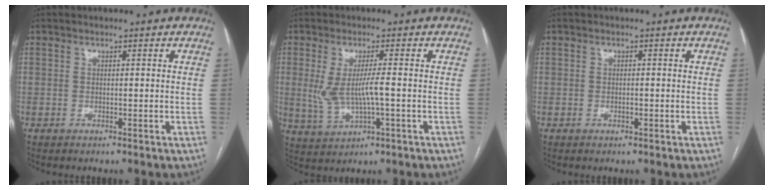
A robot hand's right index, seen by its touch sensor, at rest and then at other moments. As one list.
[{"total": 6.5, "force": [-0.2, 1.1, 6.4], "torque": [-0.139, 0.000, 0.003]}, {"total": 0.9, "force": [-0.4, 0.3, 0.7], "torque": [-0.014, 0.000, -0.006]}]